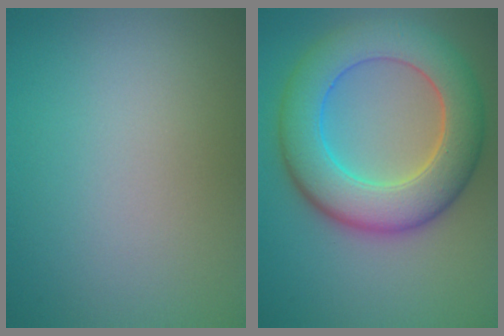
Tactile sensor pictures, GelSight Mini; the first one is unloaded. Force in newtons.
{"total": 9.1, "press": 9.1, "slide": 0.5}